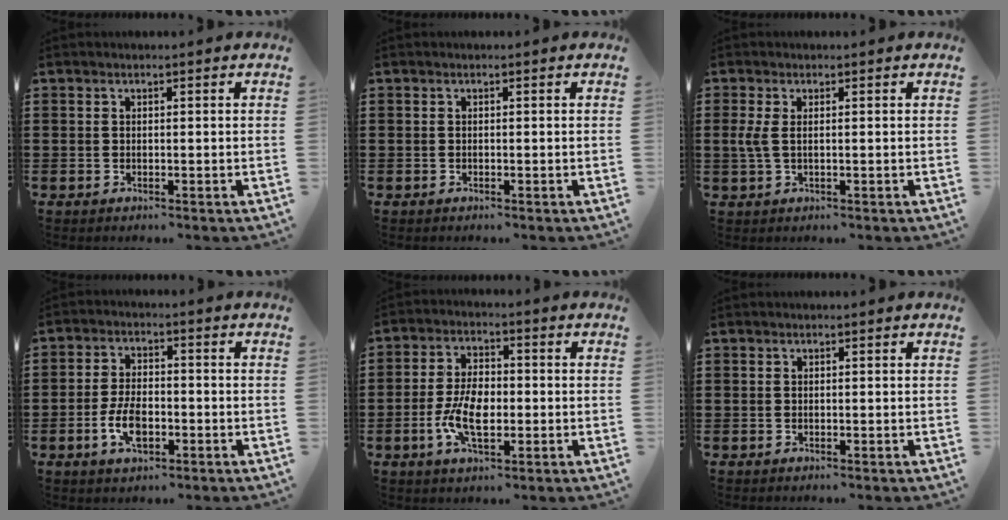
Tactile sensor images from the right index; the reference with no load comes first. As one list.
[{"total": 0.0}, {"total": 2.4, "force": [0.1, 0.9, 2.2], "torque": [-0.059, -0.003, -0.004]}, {"total": 5.8, "force": [-1.9, 2.8, 4.7], "torque": [-0.107, -0.004, -0.037]}, {"total": 7.1, "force": [-1.6, 3.7, 5.8], "torque": [-0.130, 0.001, -0.034]}, {"total": 0.0}]